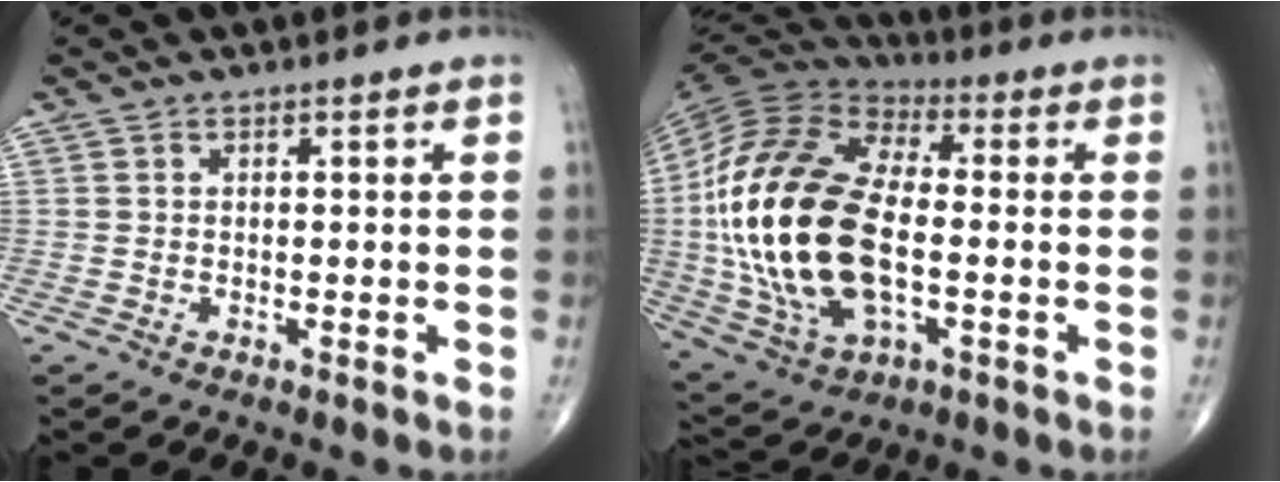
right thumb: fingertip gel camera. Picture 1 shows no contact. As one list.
[{"total": 26.6, "force": [-1.8, 14.0, 22.5], "torque": [-0.471, 0.002, -0.031]}]